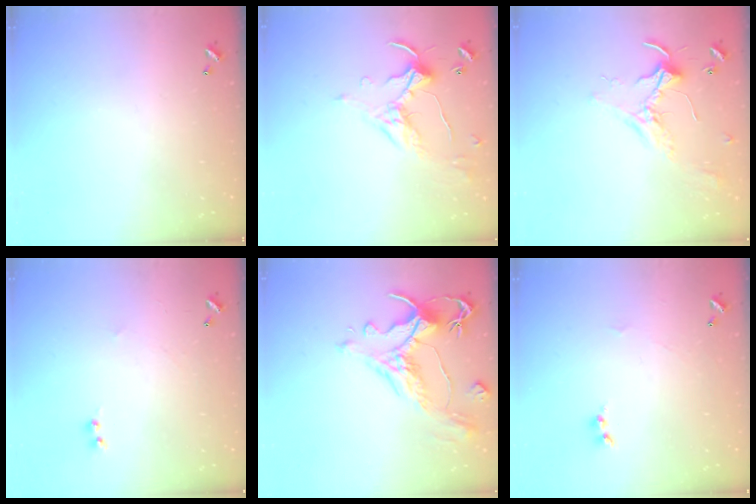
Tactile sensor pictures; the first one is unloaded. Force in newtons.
{"total": 1.7, "press": 1.5, "slide": 0.8}
{"total": 2.1, "press": 2.1, "slide": 0.5}
{"total": 1.1, "press": 0.9, "slide": 0.6}
{"total": 1.6, "press": 0.8, "slide": 1.4}
{"total": 1.7, "press": 1.6, "slide": 0.6}